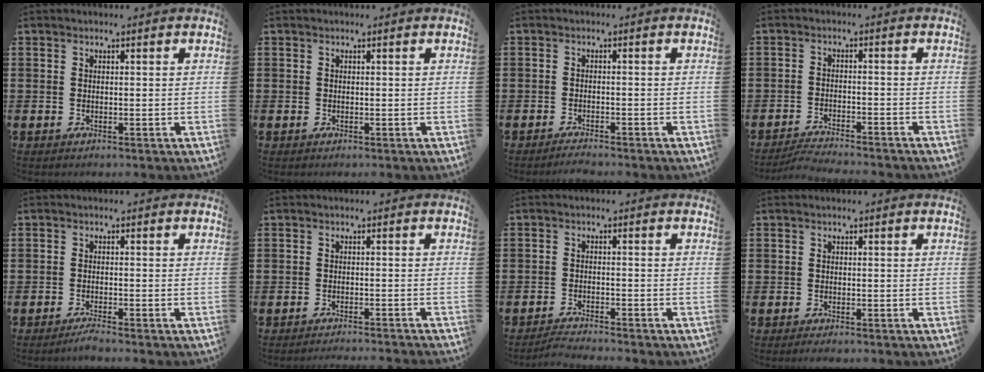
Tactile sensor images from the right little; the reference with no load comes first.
{"total": 0.0}
{"total": 1.4, "force": [-1.3, 0.0, 0.3], "torque": [-0.008, 0.000, -0.026]}
{"total": 2.8, "force": [-2.7, -0.1, 0.5], "torque": [-0.010, 0.004, -0.056]}
{"total": 1.6, "force": [-1.4, -0.1, 0.8], "torque": [-0.013, 0.002, -0.027]}
{"total": 1.2, "force": [-1.2, -0.3, 0.1], "torque": [0.000, 0.002, -0.024]}
{"total": 2.0, "force": [-2.0, -0.2, 0.2], "torque": [-0.006, 0.004, -0.041]}
{"total": 0.6, "force": [-0.4, 0.1, 0.4], "torque": [-0.008, -0.003, -0.008]}